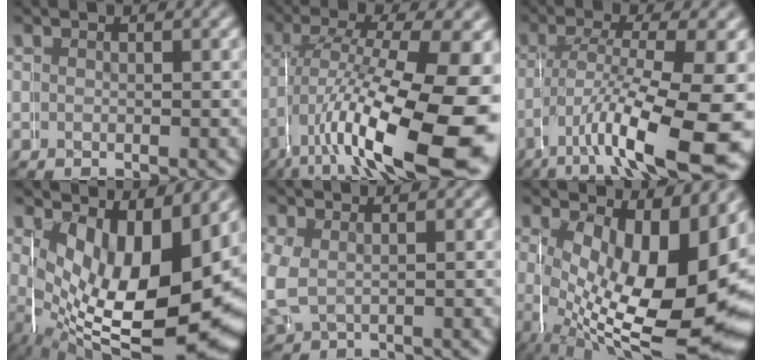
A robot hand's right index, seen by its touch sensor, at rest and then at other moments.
{"total": 11.8, "force": [-3.1, 4.3, 10.5], "torque": [-0.164, -0.025, -0.025]}
{"total": 9.3, "force": [-3.8, 2.4, 8.1], "torque": [-0.139, -0.022, -0.049]}
{"total": 15.0, "force": [-0.6, 7.6, 13.0], "torque": [-0.223, -0.067, 0.035]}
{"total": 4.4, "force": [-0.6, 3.9, 1.9], "torque": [-0.073, -0.025, 0.006]}
{"total": 15.0, "force": [-1.2, 7.0, 13.3], "torque": [-0.218, -0.065, 0.026]}